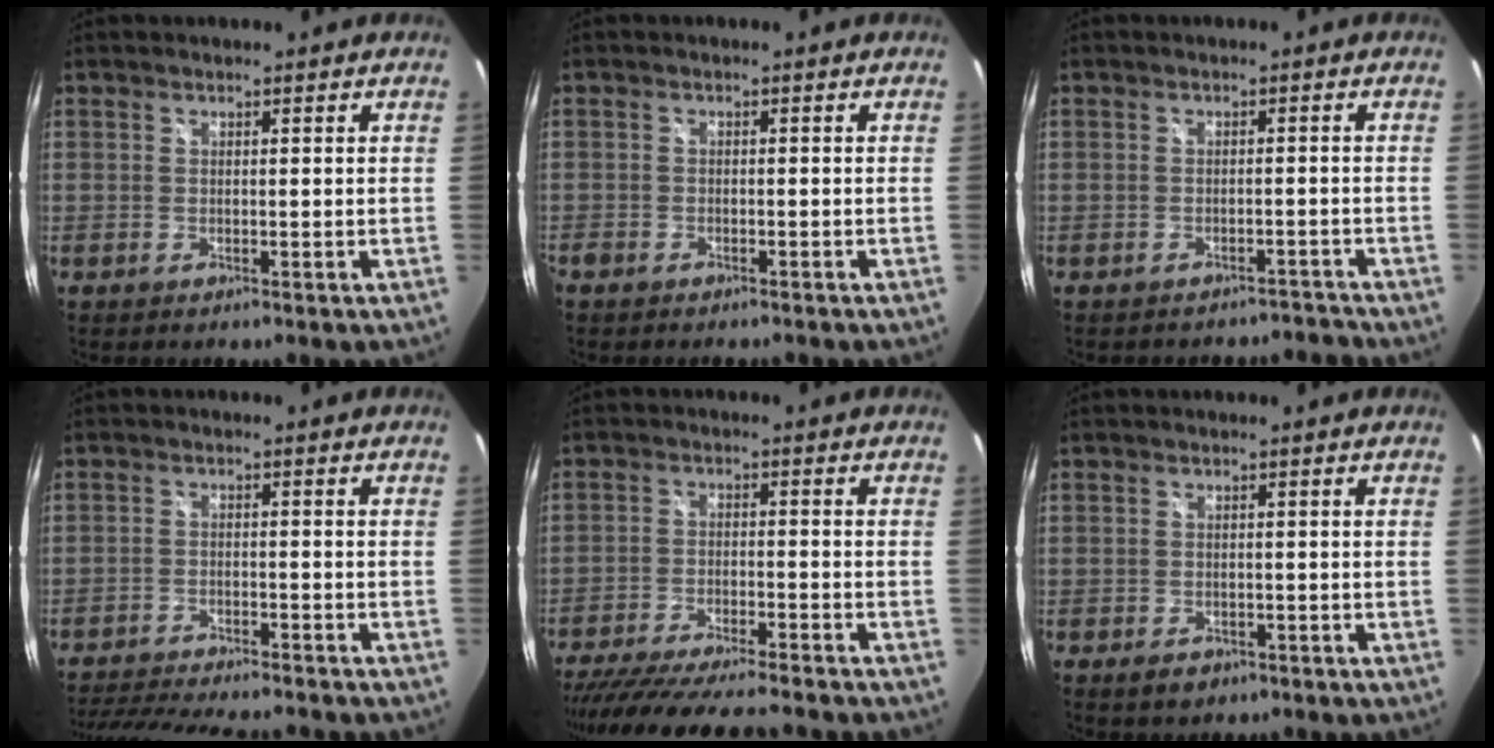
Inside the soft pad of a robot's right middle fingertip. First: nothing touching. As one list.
[{"total": 2.7, "force": [-2.3, 1.3, 0.7], "torque": [-0.023, -0.009, -0.039]}, {"total": 4.2, "force": [-3.9, 1.3, 0.1], "torque": [0.005, 0.010, -0.044]}, {"total": 14.8, "force": [-13.1, 2.4, 6.4], "torque": [-0.136, -0.022, -0.197]}, {"total": 17.9, "force": [-15.6, 2.1, 8.5], "torque": [-0.168, -0.028, -0.246]}, {"total": 2.9, "force": [-1.6, 1.9, 1.4], "torque": [-0.027, -0.004, -0.021]}]